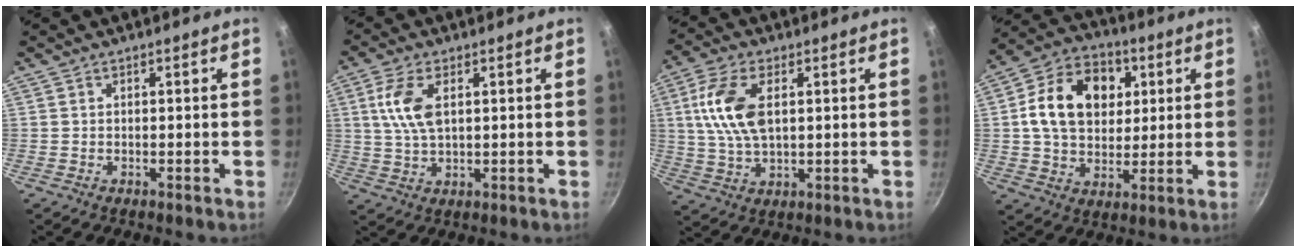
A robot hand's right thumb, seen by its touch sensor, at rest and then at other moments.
{"total": 7.8, "force": [2.0, 3.9, 6.5], "torque": [-0.130, 0.001, 0.040]}
{"total": 10.2, "force": [2.2, 5.4, 8.4], "torque": [-0.163, 0.003, 0.041]}
{"total": 17.2, "force": [4.0, 12.6, 10.9], "torque": [-0.155, 0.010, 0.057]}